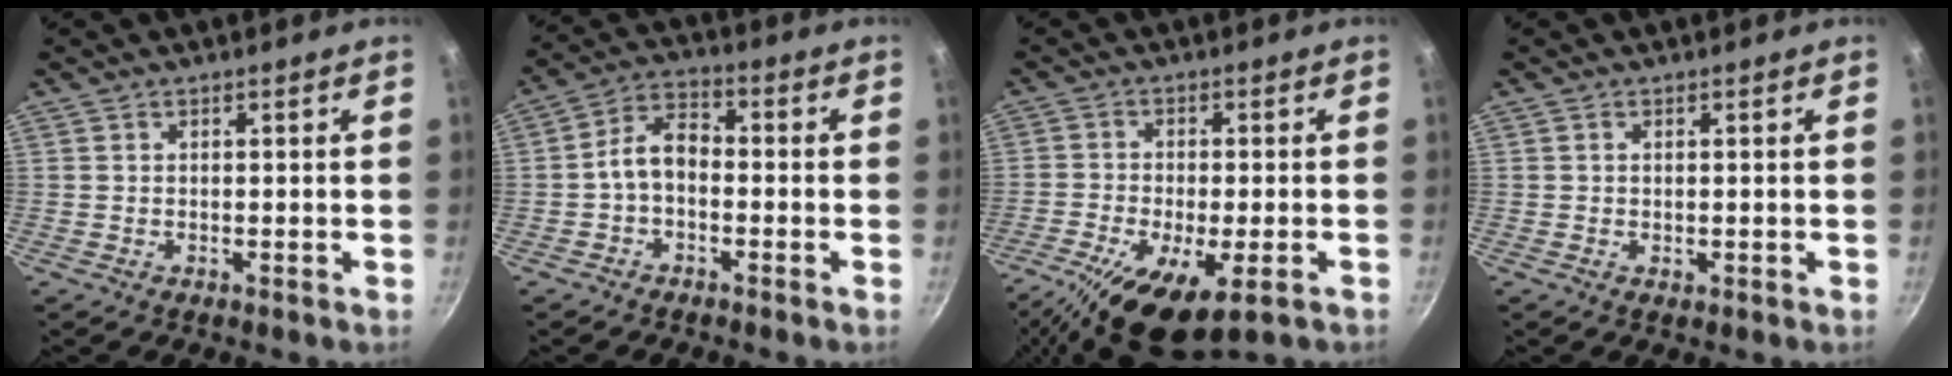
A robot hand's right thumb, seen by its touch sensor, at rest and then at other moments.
{"total": 6.4, "force": [-1.6, 4.0, 4.7], "torque": [-0.076, 0.037, -0.038]}
{"total": 14.3, "force": [-7.1, 5.2, 11.3], "torque": [-0.218, -0.009, -0.119]}
{"total": 0.6, "force": [0.1, 0.4, 0.4], "torque": [-0.005, -0.001, 0.001]}